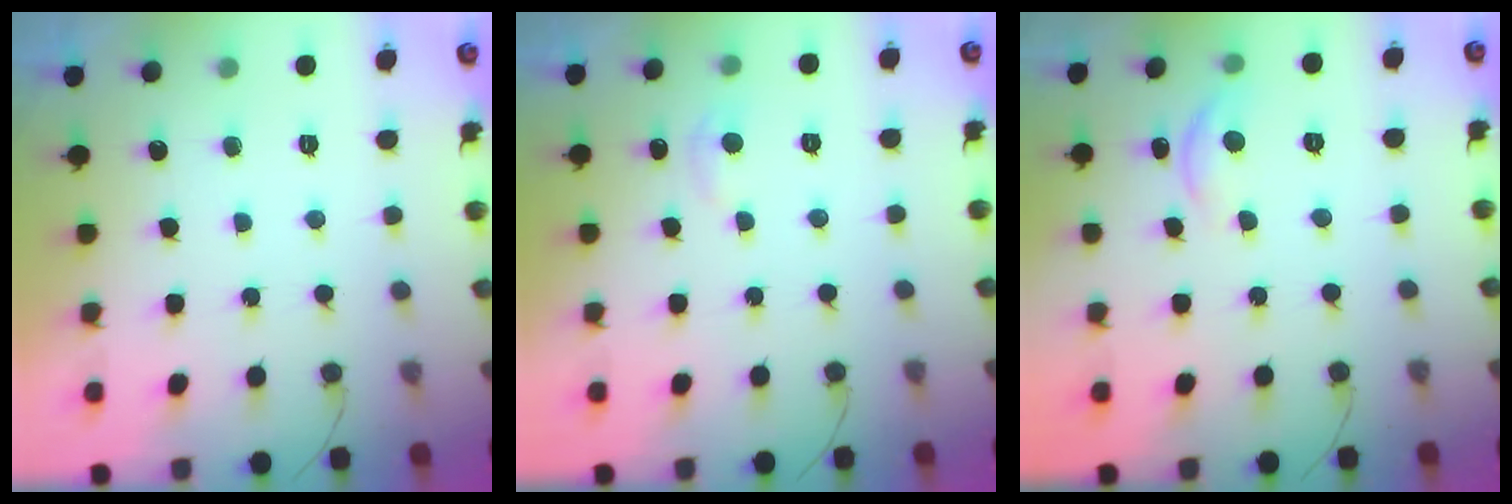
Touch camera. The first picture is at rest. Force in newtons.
{"total": 5.8, "press": 5.8, "slide": 0.7}
{"total": 5.6, "press": 5.6, "slide": 0.6}